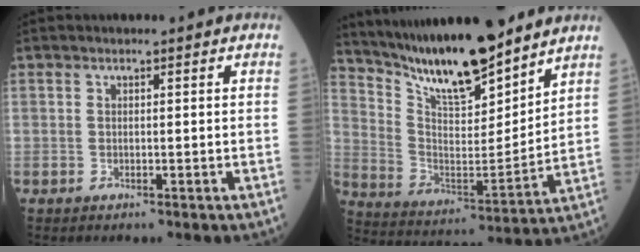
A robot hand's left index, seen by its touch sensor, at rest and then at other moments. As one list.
[{"total": 16.8, "force": [14.1, 2.8, 8.6], "torque": [-0.154, -0.009, 0.259]}]